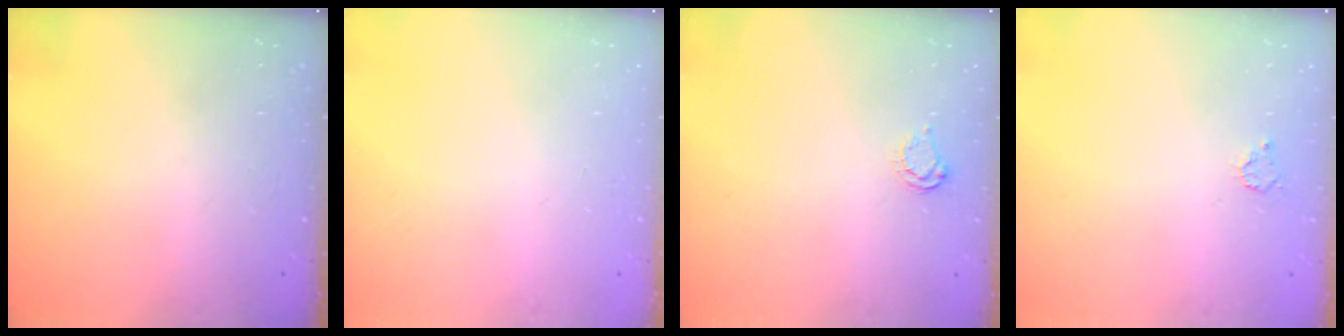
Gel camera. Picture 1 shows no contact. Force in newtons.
{"total": 0.0}
{"total": 3.6, "press": 3.5, "slide": 0.5}
{"total": 2.9, "press": 2.9, "slide": 0.3}